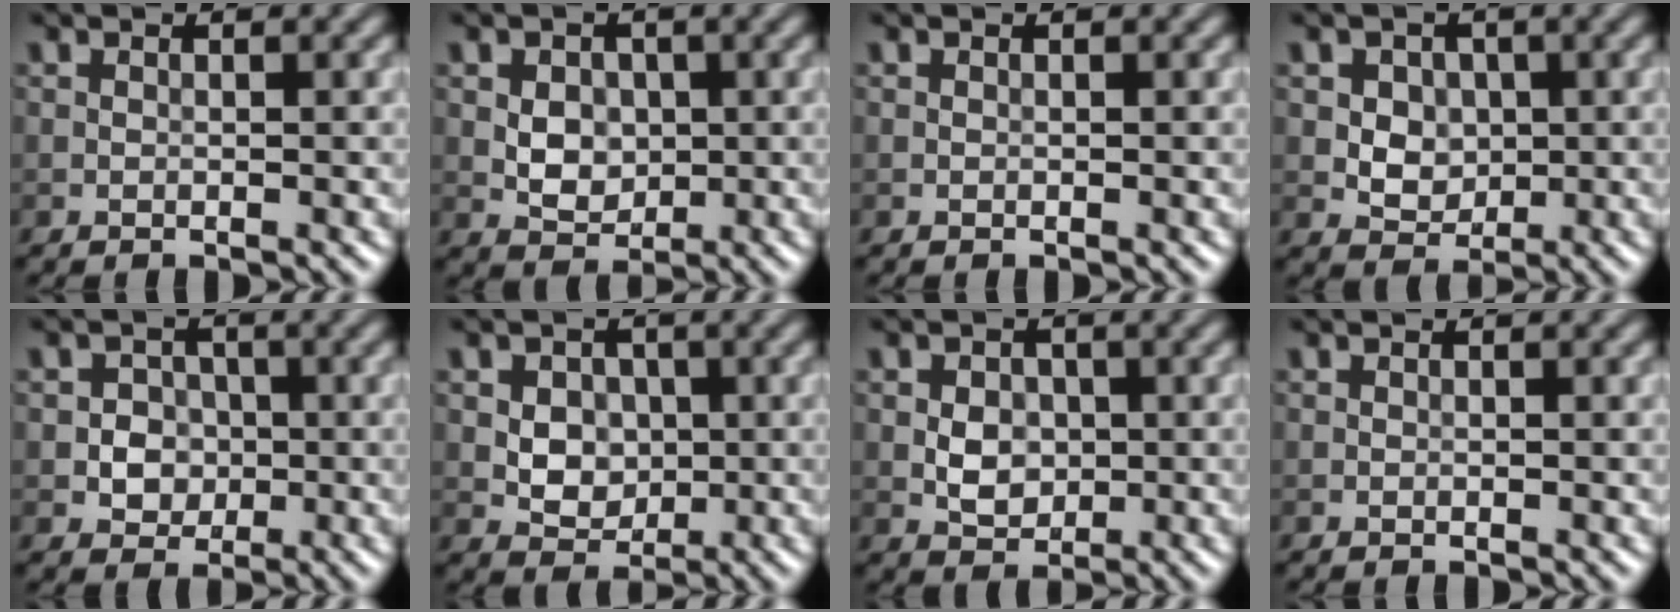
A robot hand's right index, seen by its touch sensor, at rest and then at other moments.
{"total": 3.1, "force": [0.3, 2.4, 1.9], "torque": [-0.030, 0.000, 0.004]}
{"total": 0.0}
{"total": 3.4, "force": [0.6, 2.8, 1.9], "torque": [-0.030, 0.001, 0.014]}
{"total": 2.6, "force": [-0.4, 2.4, 1.1], "torque": [-0.006, -0.001, -0.013]}
{"total": 4.0, "force": [0.6, 3.2, 2.3], "torque": [-0.032, 0.001, 0.008]}
{"total": 2.7, "force": [-0.1, 2.2, 1.7], "torque": [-0.029, 0.000, -0.003]}
{"total": 0.0}